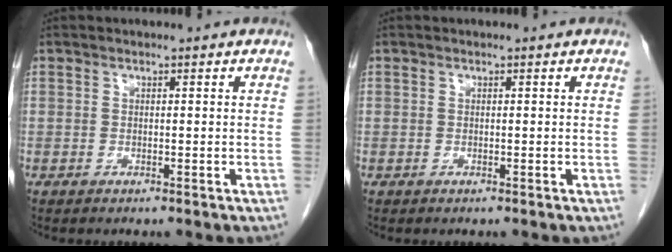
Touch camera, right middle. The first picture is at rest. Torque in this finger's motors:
{"motor_torque": [0.21, -0.18, 0.00, 0.01]}